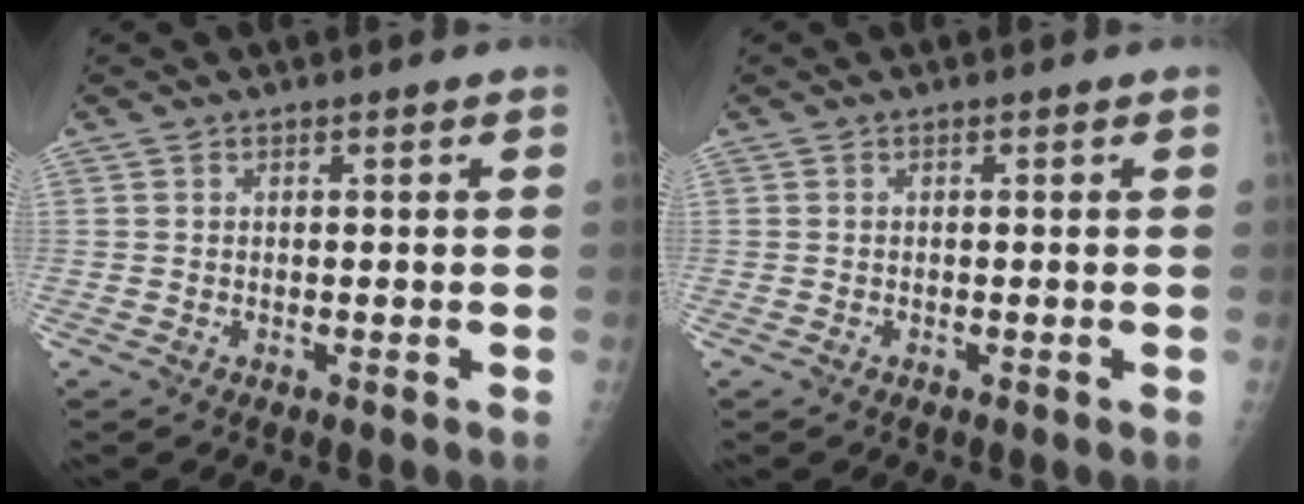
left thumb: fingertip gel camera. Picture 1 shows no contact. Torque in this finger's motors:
{"motor_torque": [-0.27, 0.14, 0.23, 0.16, 0.00]}